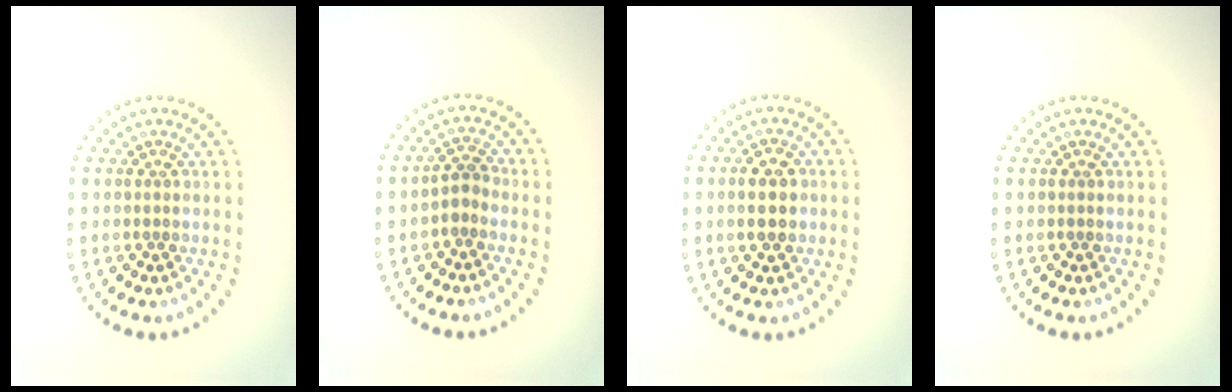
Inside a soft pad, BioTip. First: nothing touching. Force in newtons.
{"total": 1.5, "press": 1.3, "slide": 0.9}
{"total": 3.1, "press": 3.1, "slide": 0.2}
{"total": 0.0}